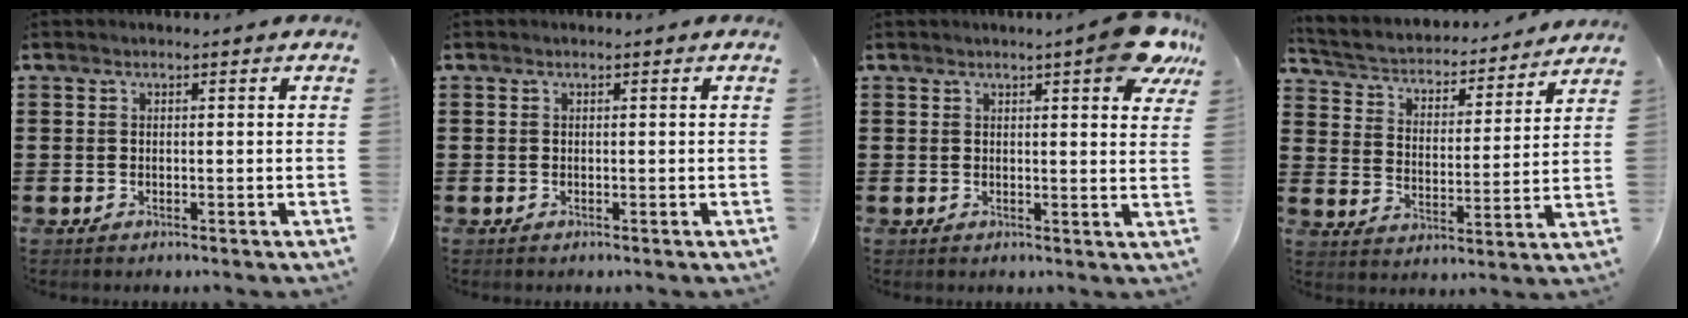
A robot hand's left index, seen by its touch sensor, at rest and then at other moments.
{"total": 0.0}
{"total": 7.3, "force": [5.1, 0.9, 5.3], "torque": [-0.075, -0.015, 0.081]}
{"total": 3.2, "force": [3.1, 0.7, 0.5], "torque": [-0.031, -0.029, 0.044]}